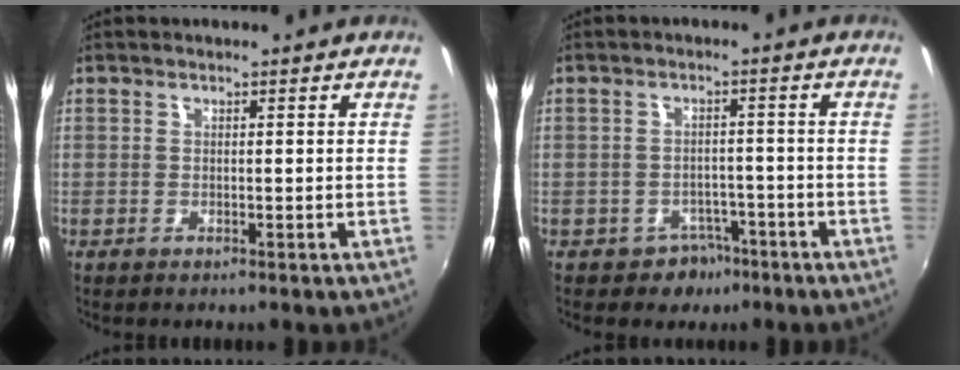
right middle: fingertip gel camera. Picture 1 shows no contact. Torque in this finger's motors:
{"motor_torque": [-0.42, -0.13, 0.02, 0.00]}